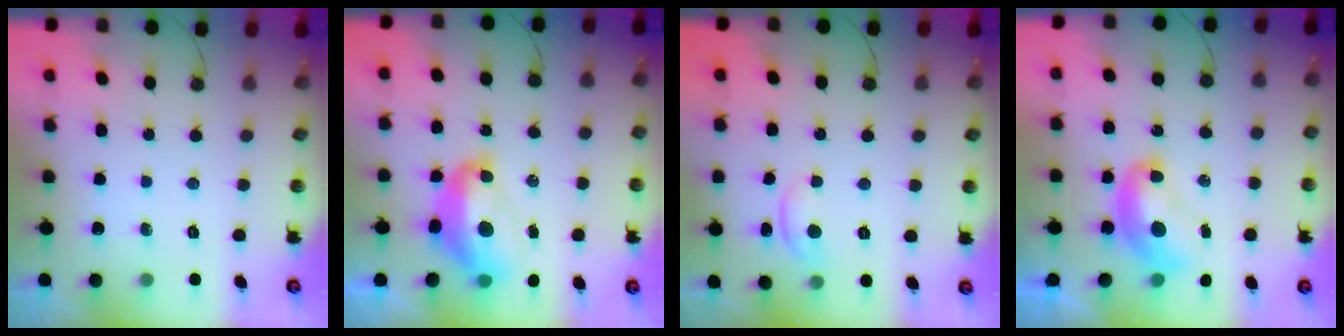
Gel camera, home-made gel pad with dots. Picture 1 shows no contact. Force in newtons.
{"total": 7.7, "press": 7.6, "slide": 1.1}
{"total": 0.9, "press": 0.8, "slide": 0.3}
{"total": 2.4, "press": 2.4, "slide": 0.2}